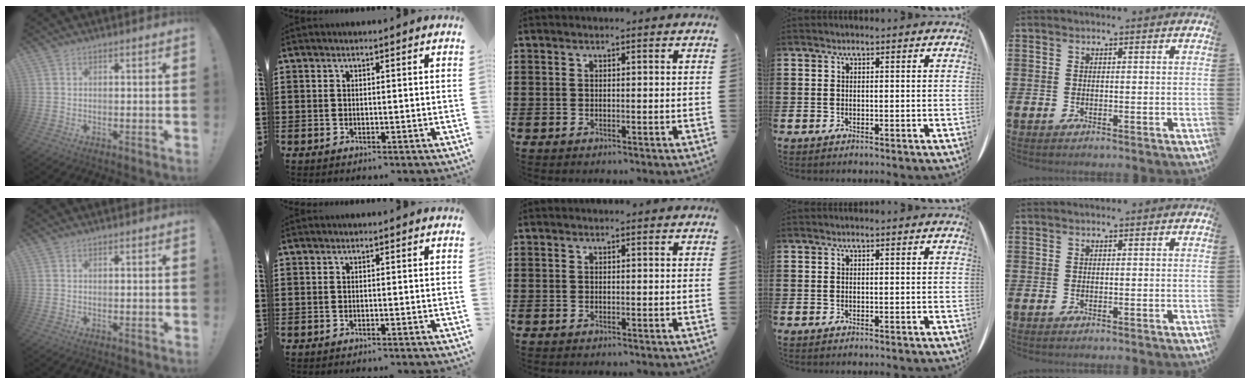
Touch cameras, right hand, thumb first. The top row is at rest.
{}